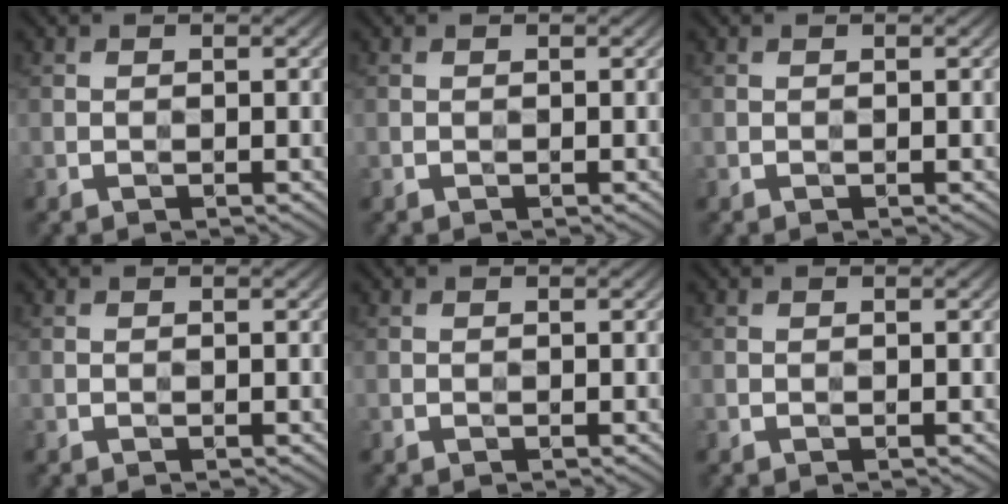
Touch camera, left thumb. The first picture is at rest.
{"total": 0.0}
{"total": 0.0}
{"total": 0.0}
{"total": 0.0}
{"total": 0.0}